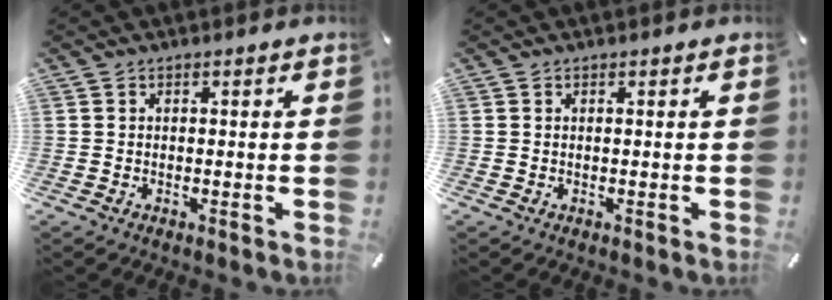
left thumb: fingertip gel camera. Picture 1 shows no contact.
{"total": 0.0}